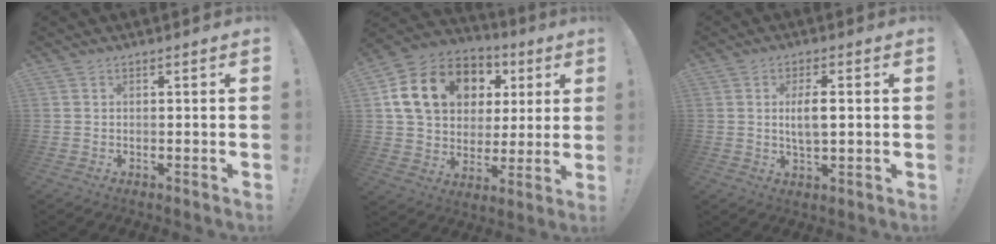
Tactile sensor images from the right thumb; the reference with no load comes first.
{"total": 19.3, "force": [7.1, 14.1, 11.2], "torque": [-0.183, -0.014, 0.147]}
{"total": 5.7, "force": [0.9, 2.0, 5.2], "torque": [-0.084, -0.008, 0.009]}